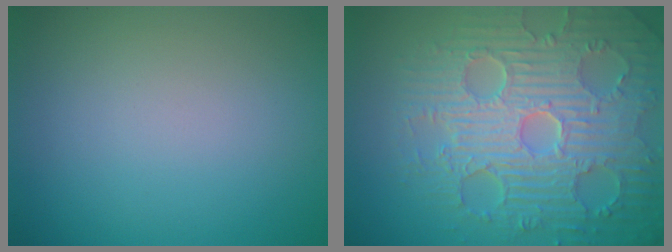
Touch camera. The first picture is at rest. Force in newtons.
{"total": 9.6, "press": 6.7, "slide": 6.9}